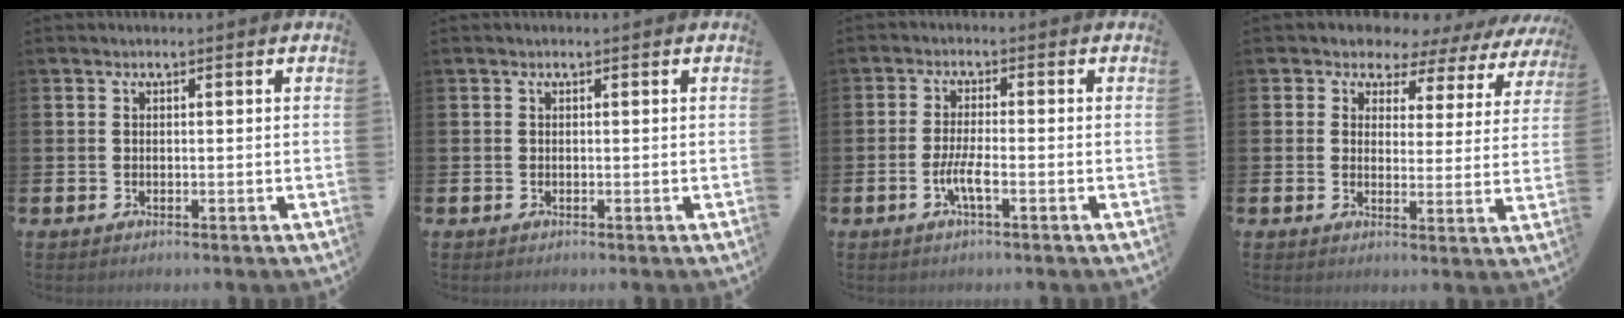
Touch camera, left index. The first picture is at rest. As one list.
[{"total": 0.0}, {"total": 3.2, "force": [-1.2, 0.6, 2.9], "torque": [-0.072, -0.003, -0.026]}, {"total": 3.6, "force": [2.7, 2.3, 0.2], "torque": [-0.019, -0.027, 0.039]}]